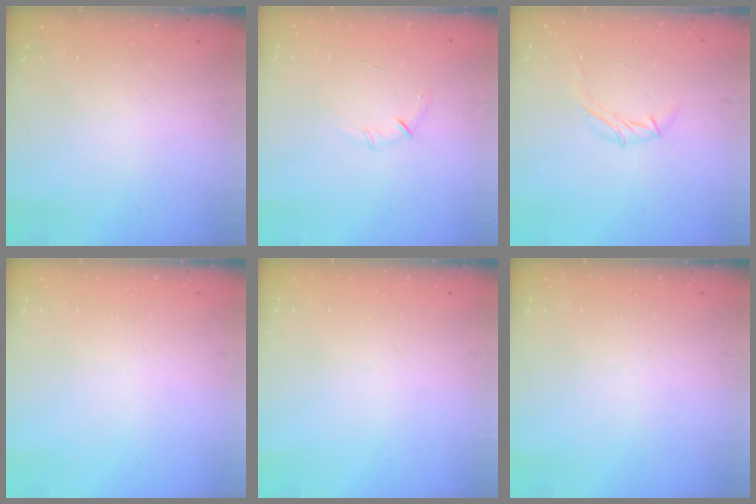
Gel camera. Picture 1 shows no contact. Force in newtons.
{"total": 4.7, "press": 4.5, "slide": 1.4}
{"total": 6.0, "press": 6.0, "slide": 0.4}
{"total": 0.0}
{"total": 0.0}
{"total": 0.0}